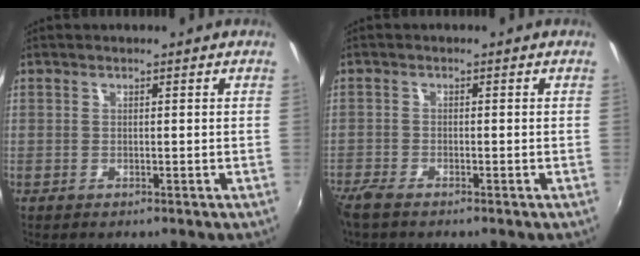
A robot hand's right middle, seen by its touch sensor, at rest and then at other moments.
{"total": 3.8, "force": [-3.2, 0.8, 1.8], "torque": [-0.049, -0.017, -0.065]}